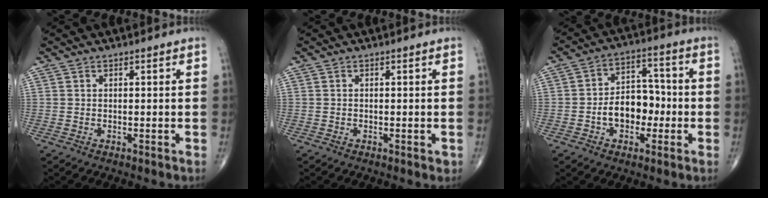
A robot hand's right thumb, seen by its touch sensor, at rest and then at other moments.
{"total": 0.7, "force": [-0.2, 0.4, 0.5], "torque": [-0.008, -0.001, -0.004]}
{"total": 9.9, "force": [-2.2, 6.8, 6.8], "torque": [-0.077, 0.039, -0.042]}